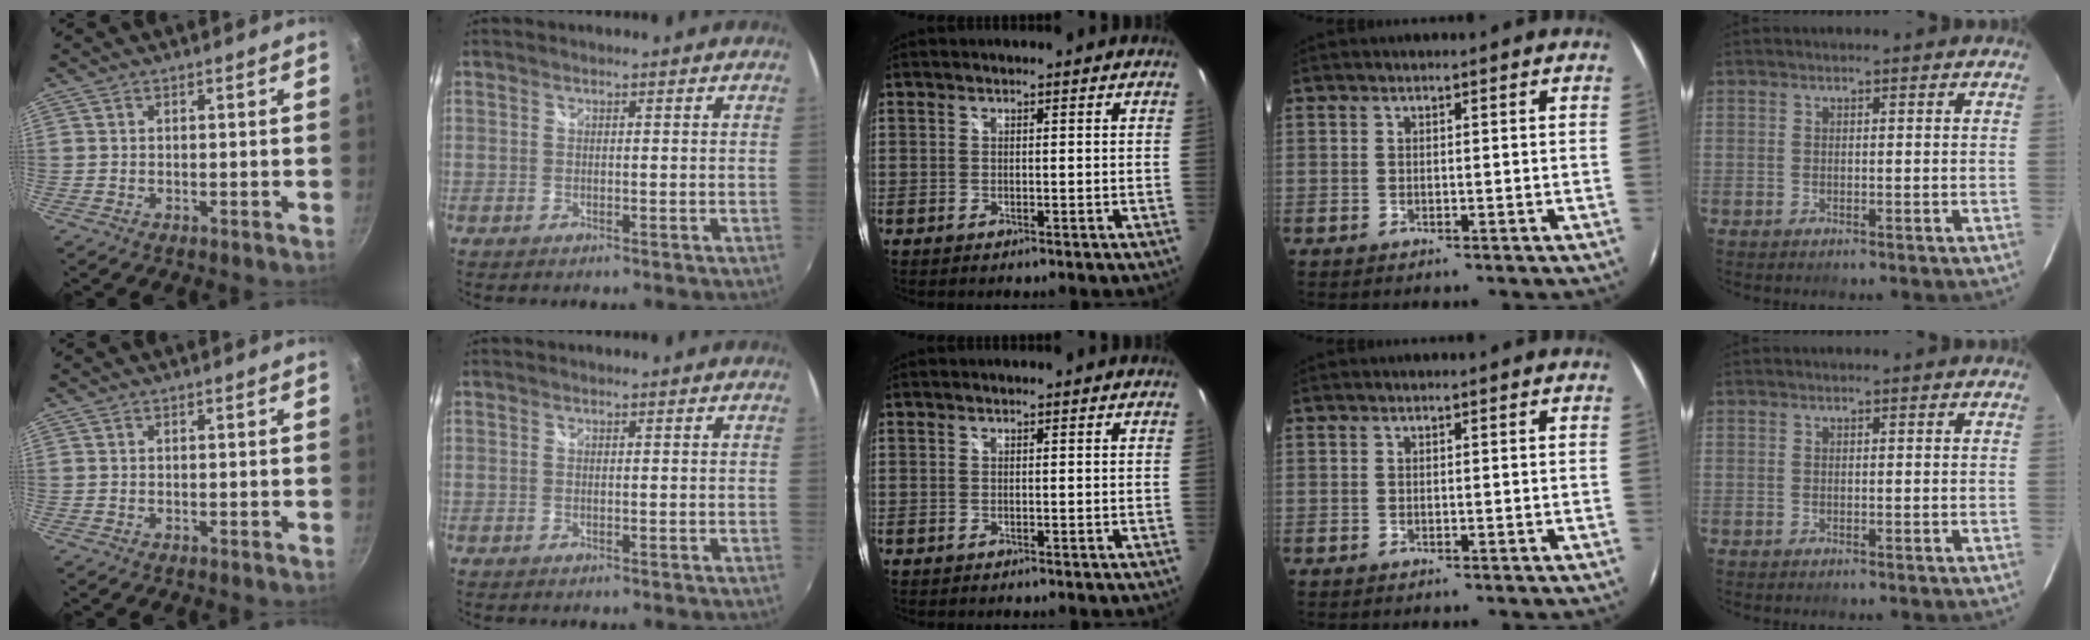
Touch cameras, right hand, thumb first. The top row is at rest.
{}